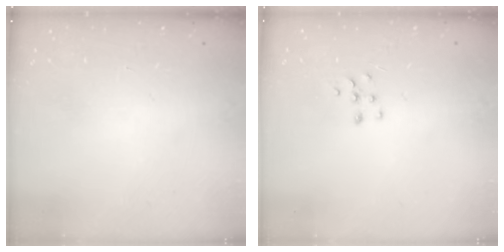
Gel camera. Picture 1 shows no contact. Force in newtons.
{"total": 5.3, "press": 5.3, "slide": 0.5}